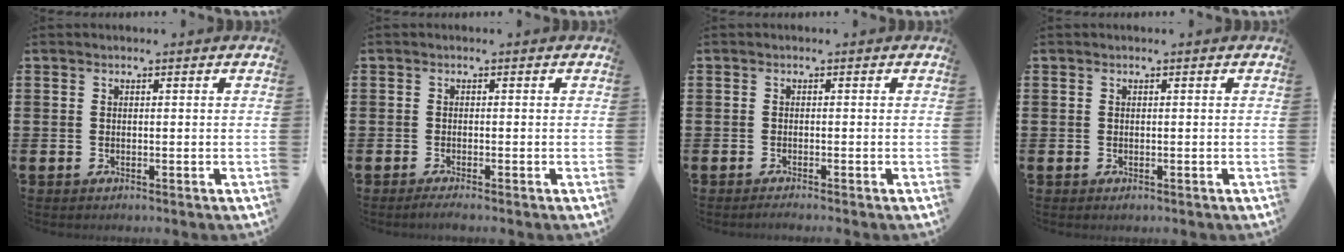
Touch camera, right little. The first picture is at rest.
{"total": 1.0, "force": [-0.7, 0.0, 0.7], "torque": [-0.010, -0.002, -0.013]}
{"total": 0.7, "force": [-0.6, -0.1, 0.3], "torque": [-0.005, -0.003, -0.012]}
{"total": 0.0}